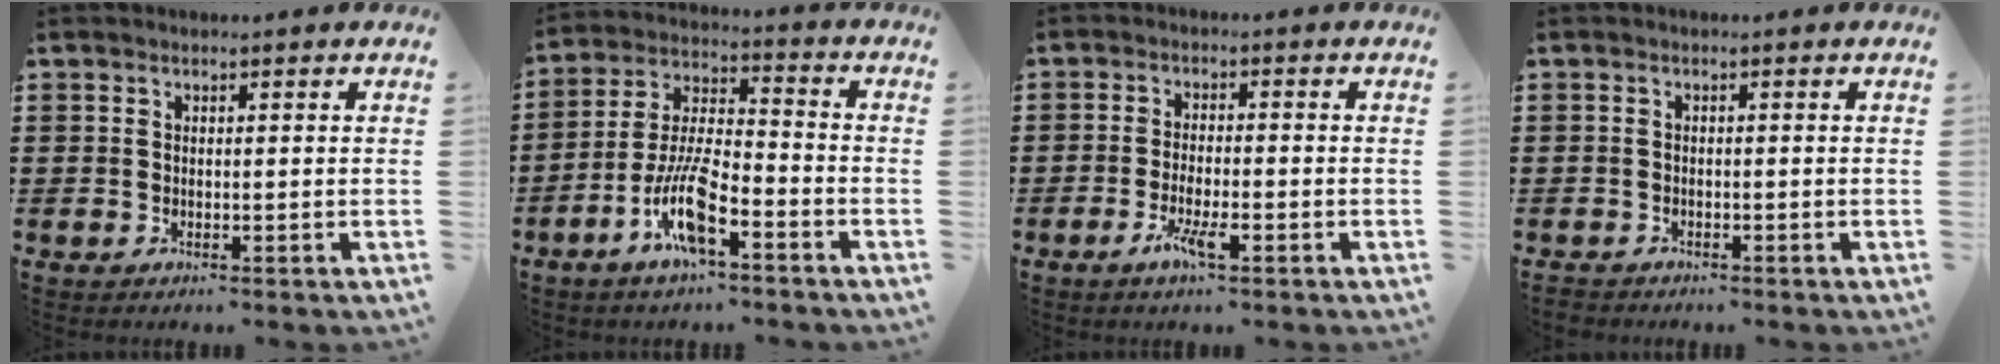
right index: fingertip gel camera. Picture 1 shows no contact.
{"total": 9.9, "force": [-5.3, 2.9, 7.8], "torque": [-0.179, -0.002, -0.102]}
{"total": 4.0, "force": [-2.1, 0.9, 3.3], "torque": [-0.073, -0.007, -0.042]}
{"total": 0.9, "force": [-0.9, 0.2, 0.0], "torque": [-0.003, -0.001, -0.020]}